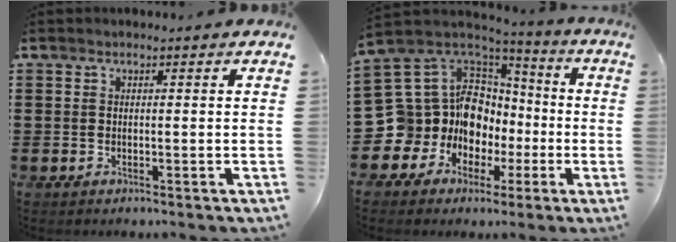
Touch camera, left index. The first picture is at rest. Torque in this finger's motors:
{"motor_torque": [1.51, 0.62, 0.83, 0.09]}